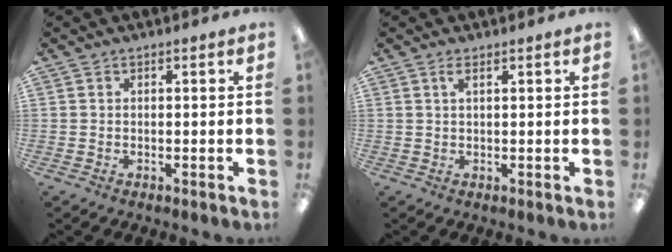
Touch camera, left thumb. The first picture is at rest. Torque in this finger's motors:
{"motor_torque": [0.00, -0.10, -0.10, -0.01, -0.04]}